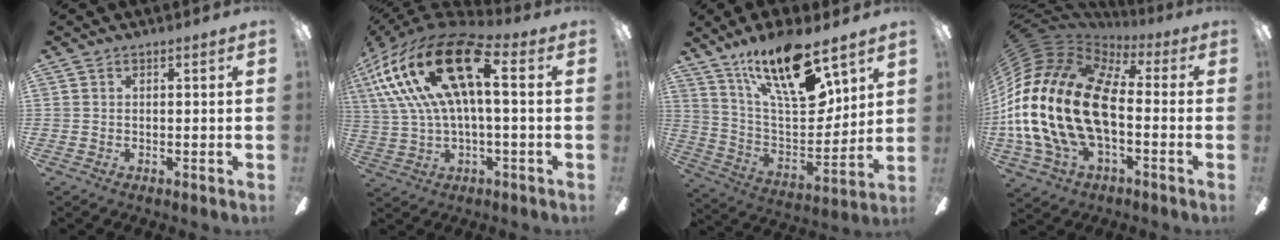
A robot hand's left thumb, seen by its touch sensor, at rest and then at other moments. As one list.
[{"total": 24.5, "force": [6.1, 10.8, 21.2], "torque": [-0.413, -0.001, 0.102]}, {"total": 23.2, "force": [14.8, 8.5, 15.8], "torque": [-0.267, -0.082, 0.249]}, {"total": 26.8, "force": [-2.1, 15.7, 21.6], "torque": [-0.481, 0.019, -0.037]}]